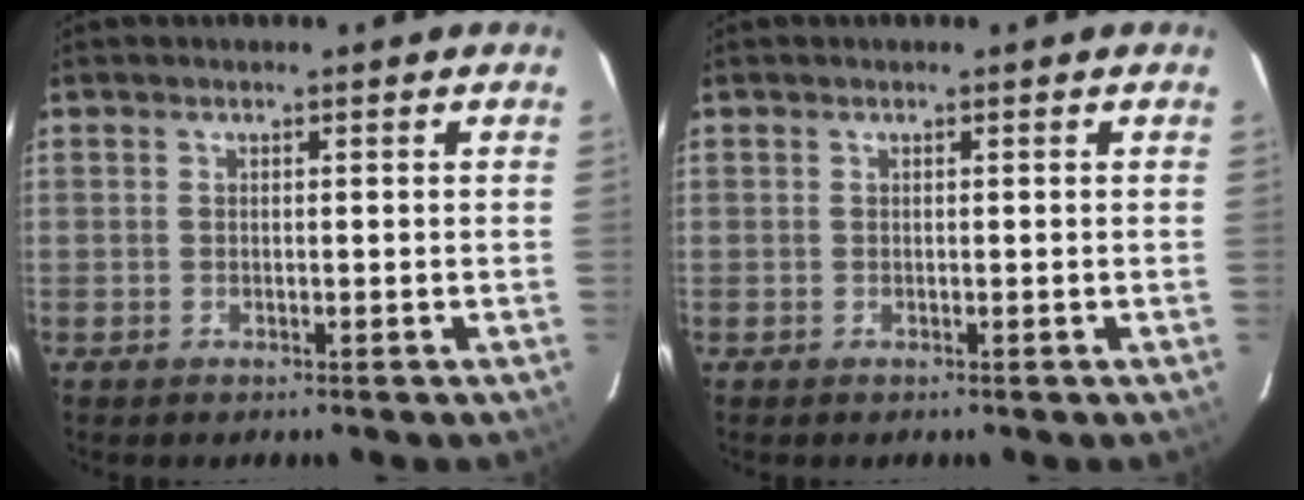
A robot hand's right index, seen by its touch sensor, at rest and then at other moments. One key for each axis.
{"total": 0.0}